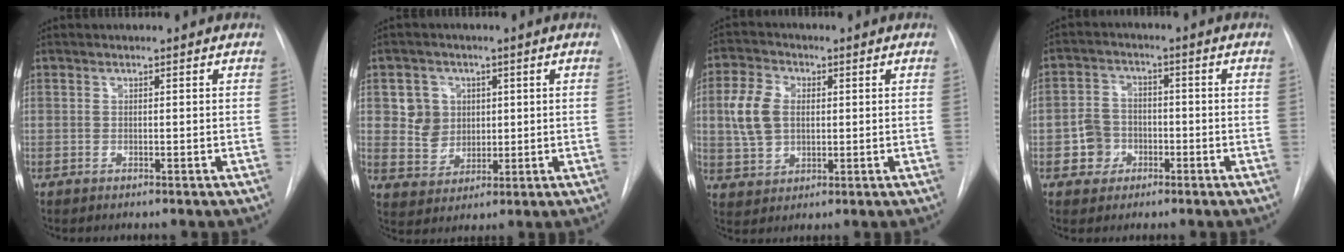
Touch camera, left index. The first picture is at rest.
{"total": 6.2, "force": [1.6, 5.8, 1.5], "torque": [-0.031, 0.016, 0.037]}
{"total": 7.6, "force": [1.1, 5.4, 5.3], "torque": [-0.126, 0.017, 0.026]}
{"total": 5.6, "force": [-2.1, 5.0, 1.4], "torque": [-0.028, 0.018, -0.029]}